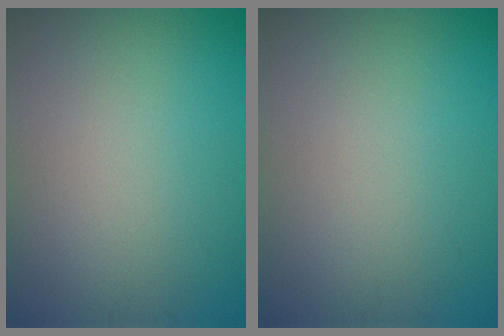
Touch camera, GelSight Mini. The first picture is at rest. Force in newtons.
{"total": 0.0}